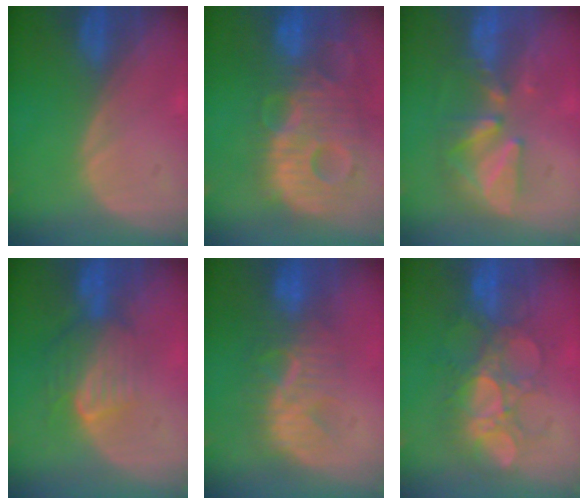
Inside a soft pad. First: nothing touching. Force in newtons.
{"total": 13.9, "press": 11.9, "slide": 7.2}
{"total": 7.7, "press": 7.3, "slide": 2.5}
{"total": 7.9, "press": 7.3, "slide": 3.1}
{"total": 8.3, "press": 7.9, "slide": 2.5}
{"total": 9.2, "press": 8.8, "slide": 2.5}